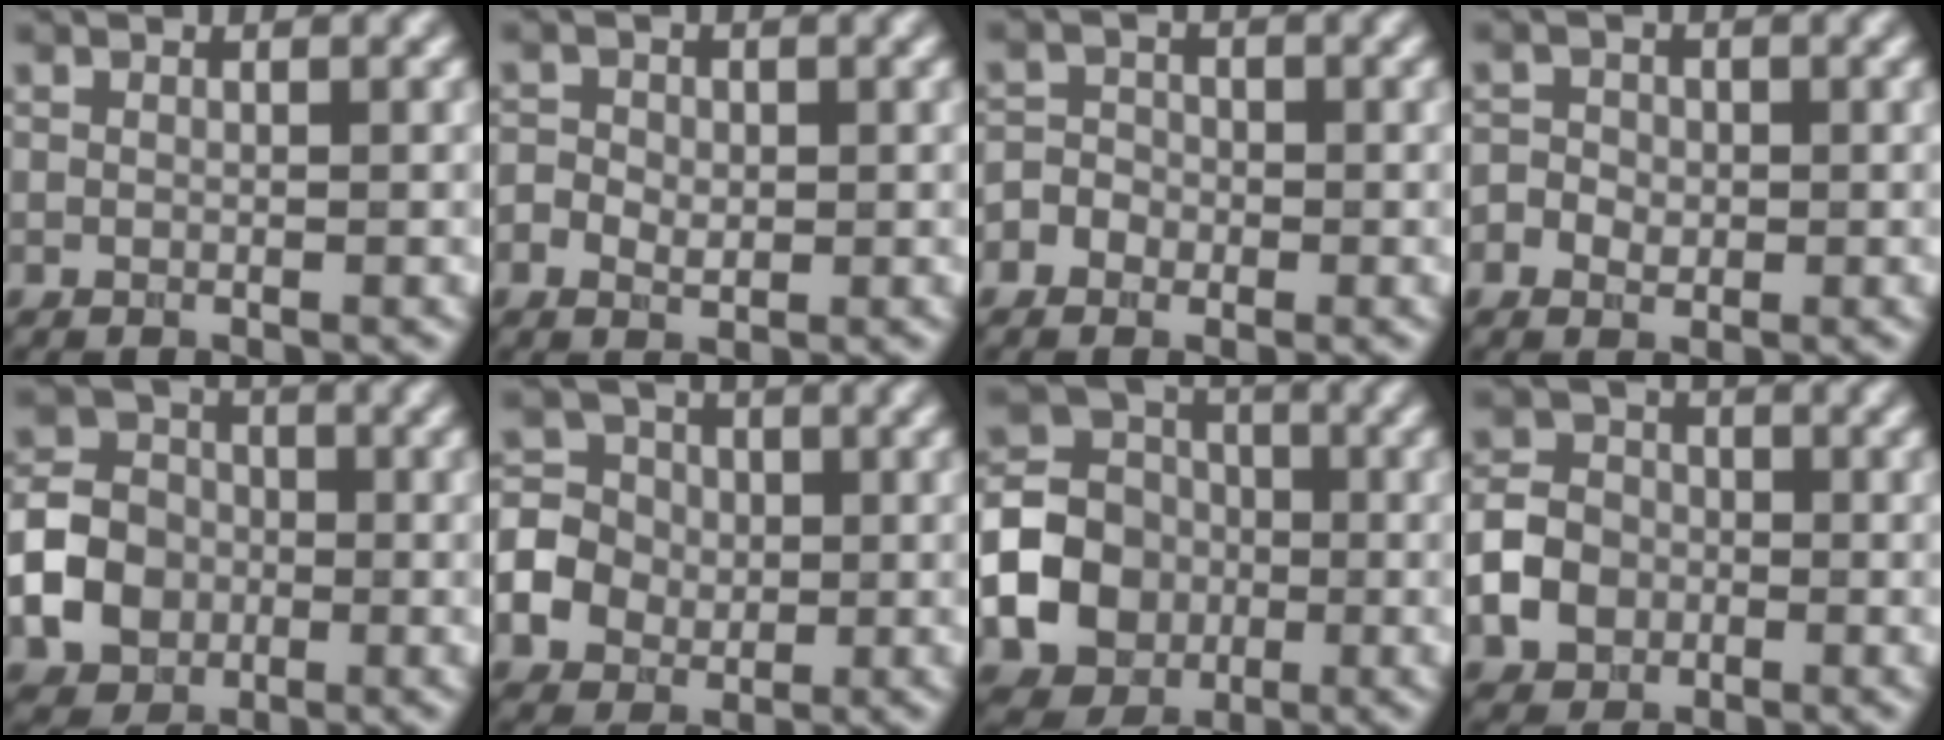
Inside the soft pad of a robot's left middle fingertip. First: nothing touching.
{"total": 2.3, "force": [-0.3, 1.9, 1.2], "torque": [-0.014, 0.002, -0.006]}
{"total": 2.2, "force": [-0.9, 2.0, 0.5], "torque": [0.011, 0.008, -0.026]}
{"total": 2.1, "force": [-0.4, 1.9, 0.8], "torque": [-0.002, 0.003, -0.012]}
{"total": 5.4, "force": [-1.5, 4.5, 2.6], "torque": [-0.054, 0.007, -0.040]}
{"total": 5.5, "force": [-1.1, 4.9, 2.1], "torque": [-0.033, 0.012, -0.035]}
{"total": 15.3, "force": [-4.3, 13.8, 5.2], "torque": [-0.129, -0.033, -0.100]}
{"total": 4.0, "force": [-1.3, 3.4, 1.8], "torque": [-0.037, 0.006, -0.031]}